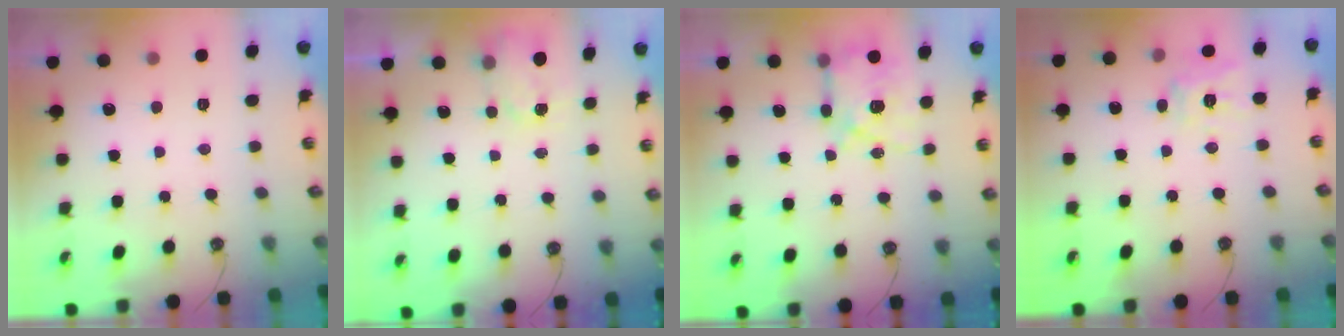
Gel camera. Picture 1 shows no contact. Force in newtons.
{"total": 2.6, "press": 2.5, "slide": 0.4}
{"total": 8.3, "press": 8.3, "slide": 0.5}
{"total": 10.9, "press": 10.8, "slide": 0.6}